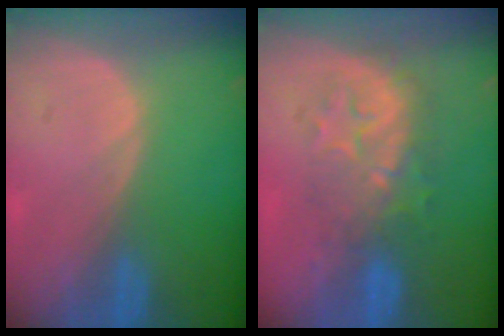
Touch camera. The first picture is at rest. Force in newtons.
{"total": 7.8, "press": 7.5, "slide": 2.1}